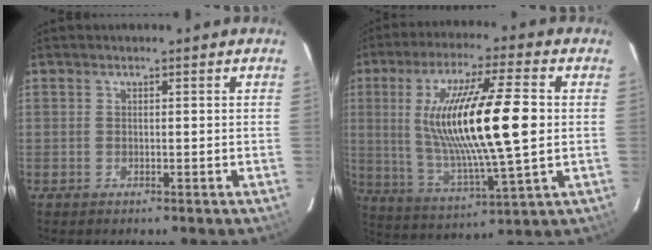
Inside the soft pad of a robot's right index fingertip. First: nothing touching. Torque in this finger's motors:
{"motor_torque": [2.10, 0.04, 1.06, 0.21]}